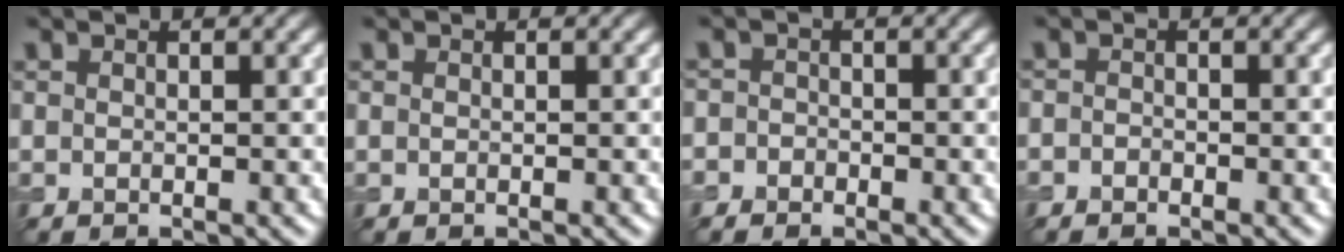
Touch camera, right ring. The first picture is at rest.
{"total": 0.0}
{"total": 1.4, "force": [-0.7, 1.2, 0.2], "torque": [0.013, 0.003, -0.019]}
{"total": 0.7, "force": [-0.6, 0.4, 0.2], "torque": [-0.001, -0.001, -0.012]}